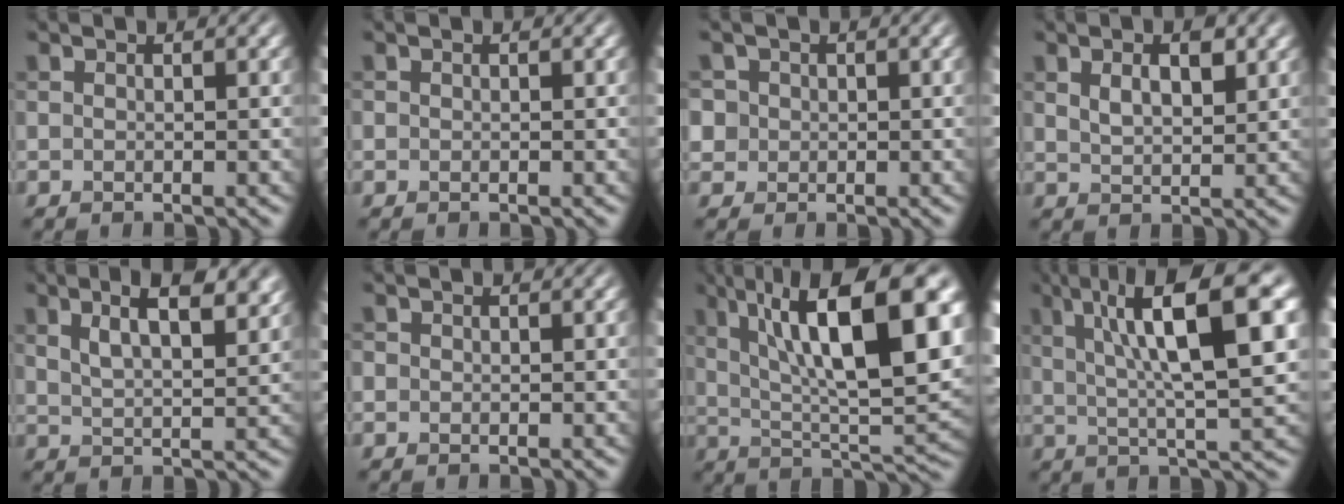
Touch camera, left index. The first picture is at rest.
{"total": 0.0}
{"total": 2.8, "force": [0.9, 2.5, 0.9], "torque": [-0.015, 0.013, 0.013]}
{"total": 3.0, "force": [1.4, 1.2, 2.4], "torque": [-0.047, 0.000, 0.029]}
{"total": 7.8, "force": [4.3, 3.0, 5.8], "torque": [-0.081, 0.017, 0.058]}
{"total": 0.0}
{"total": 14.6, "force": [5.0, 4.2, 13.0], "torque": [-0.197, 0.004, 0.078]}
{"total": 12.1, "force": [4.1, 2.4, 11.1], "torque": [-0.165, 0.017, 0.064]}